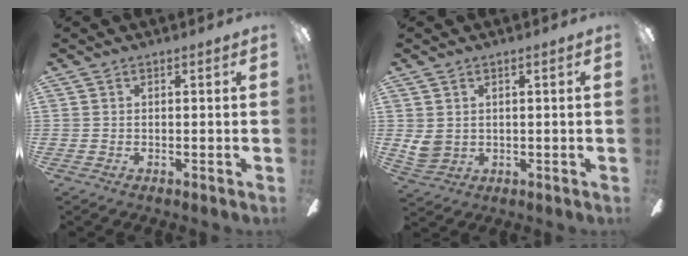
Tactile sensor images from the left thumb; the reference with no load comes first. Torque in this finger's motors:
{"motor_torque": [0.48, 0.72, 0.36, -0.25, 0.00]}